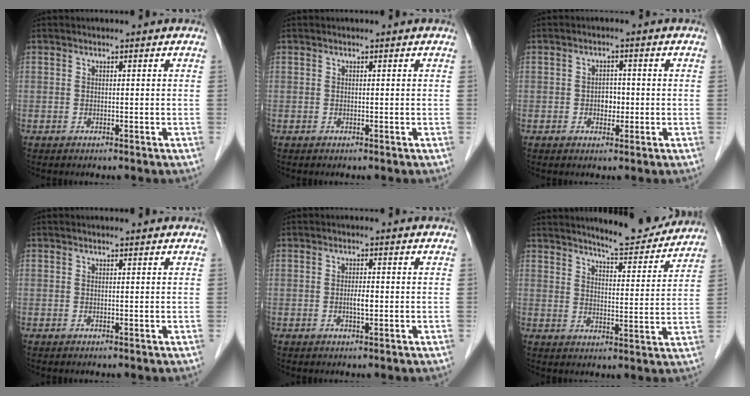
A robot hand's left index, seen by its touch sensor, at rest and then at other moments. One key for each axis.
{"total": 0.0}
{"total": 2.4, "fx": -0.8, "fy": 1.6, "fz": 1.5, "tx": -0.020, "ty": 0.001, "tz": -0.012}
{"total": 0.0}
{"total": 1.8, "fx": -0.7, "fy": 0.3, "fz": 1.6, "tx": -0.029, "ty": -0.004, "tz": -0.012}
{"total": 10.8, "fx": 10.2, "fy": 1.0, "fz": 3.3, "tx": -0.044, "ty": -0.019, "tz": 0.133}